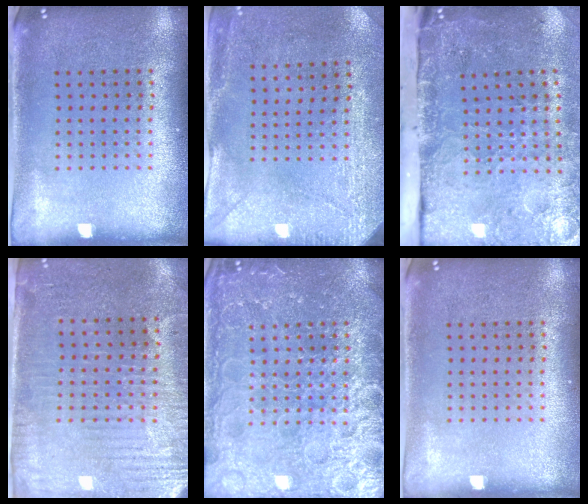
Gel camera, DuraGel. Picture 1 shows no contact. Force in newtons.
{"total": 2.9, "press": 2.5, "slide": 1.5}
{"total": 4.9, "press": 3.6, "slide": 3.3}
{"total": 3.2, "press": 2.9, "slide": 1.3}
{"total": 6.9, "press": 6.9, "slide": 0.8}
{"total": 0.0}